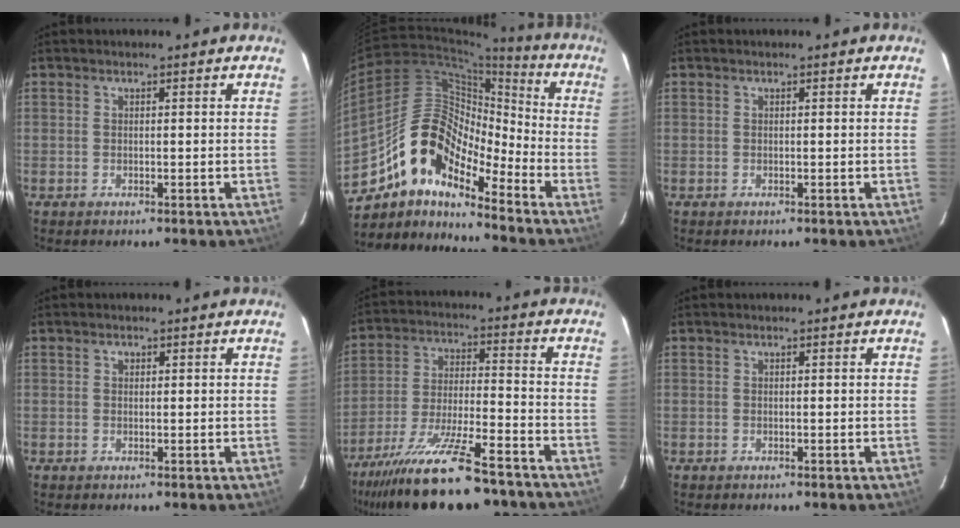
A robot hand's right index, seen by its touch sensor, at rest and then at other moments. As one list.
[{"total": 14.9, "force": [-10.5, 6.0, 8.7], "torque": [-0.147, 0.012, -0.212]}, {"total": 0.0}, {"total": 0.7, "force": [0.2, 0.6, 0.2], "torque": [-0.002, 0.004, 0.003]}, {"total": 21.6, "force": [-17.3, 4.4, 12.2], "torque": [-0.243, -0.046, -0.280]}, {"total": 0.0}]